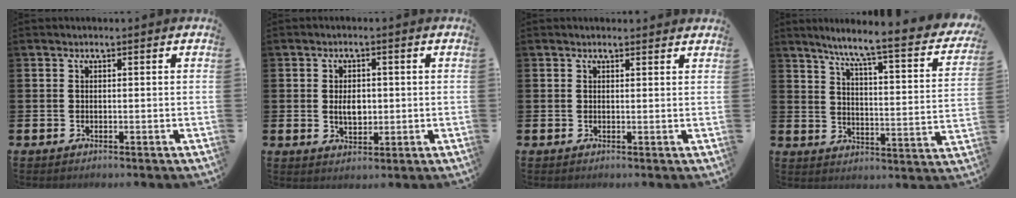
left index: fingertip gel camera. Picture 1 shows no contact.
{"total": 3.3, "force": [0.1, 2.2, 2.4], "torque": [-0.034, 0.003, -0.003]}
{"total": 1.0, "force": [1.0, 0.1, 0.2], "torque": [0.005, -0.001, 0.016]}
{"total": 6.7, "force": [5.4, 0.4, 3.9], "torque": [-0.087, -0.049, 0.078]}